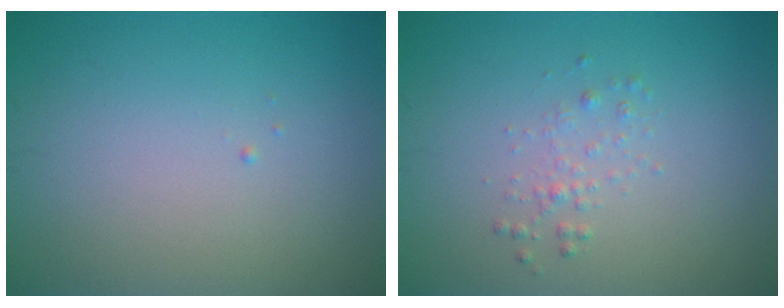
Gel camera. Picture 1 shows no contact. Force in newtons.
{"total": 1.1, "press": 1.1, "slide": 0.0}